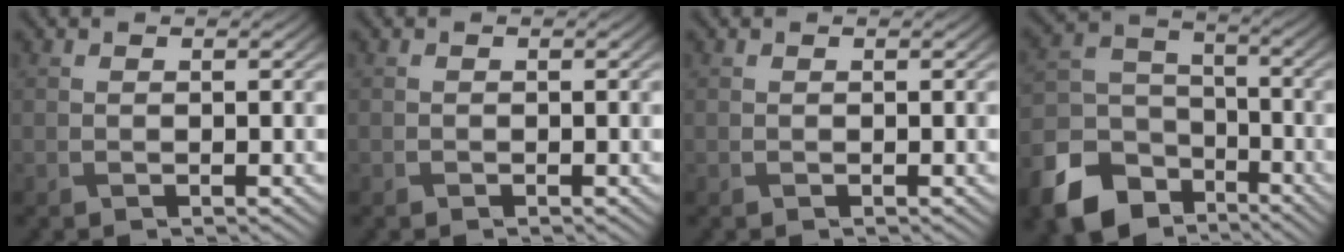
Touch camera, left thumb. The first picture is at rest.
{"total": 0.0}
{"total": 0.0}
{"total": 13.2, "force": [-8.1, 8.7, 5.8], "torque": [-0.178, -0.042, -0.144]}